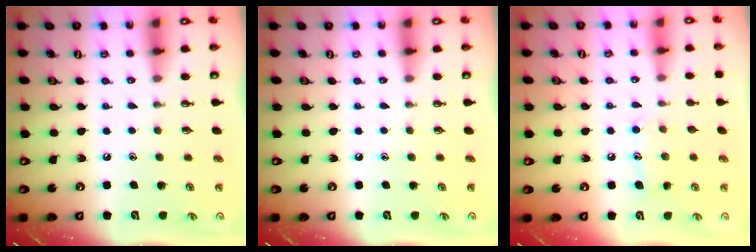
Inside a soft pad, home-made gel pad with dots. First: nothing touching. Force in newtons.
{"total": 0.0}
{"total": 8.6, "press": 8.5, "slide": 0.6}